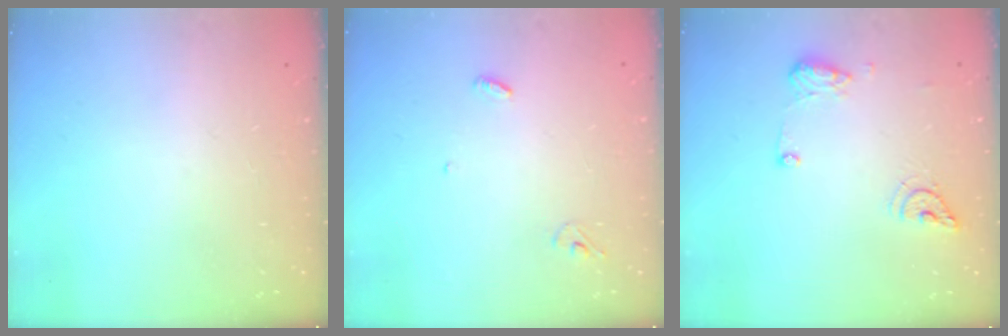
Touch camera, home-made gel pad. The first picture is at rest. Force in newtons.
{"total": 3.5, "press": 3.5, "slide": 0.3}
{"total": 9.6, "press": 9.5, "slide": 1.4}